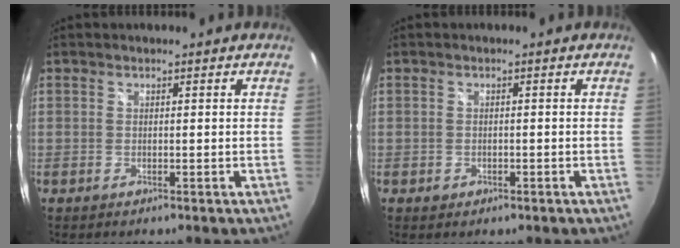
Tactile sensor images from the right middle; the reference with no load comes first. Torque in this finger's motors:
{"motor_torque": [-0.07, 0.01, -0.01, -0.01]}